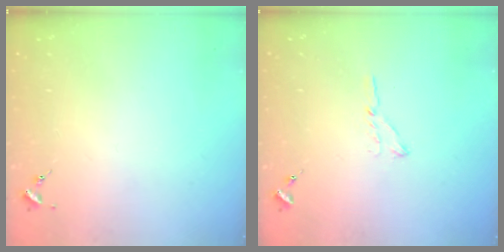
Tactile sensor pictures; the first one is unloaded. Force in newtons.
{"total": 4.8, "press": 4.8, "slide": 0.4}